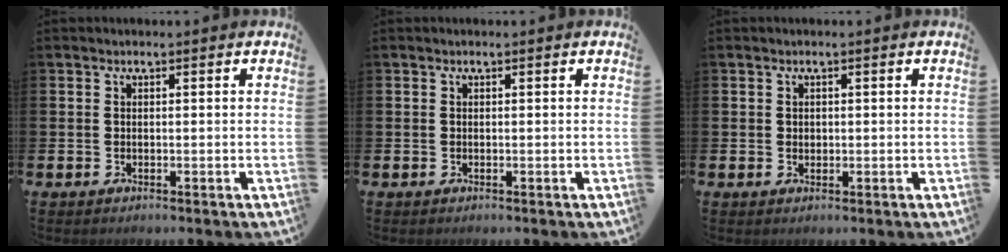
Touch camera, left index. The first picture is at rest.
{"total": 0.0}
{"total": 0.9, "force": [0.5, 0.7, 0.3], "torque": [0.002, 0.003, 0.007]}